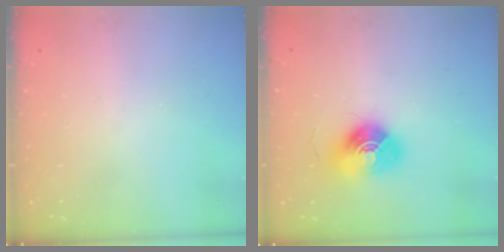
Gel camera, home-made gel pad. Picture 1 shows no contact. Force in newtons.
{"total": 12.7, "press": 12.7, "slide": 0.5}